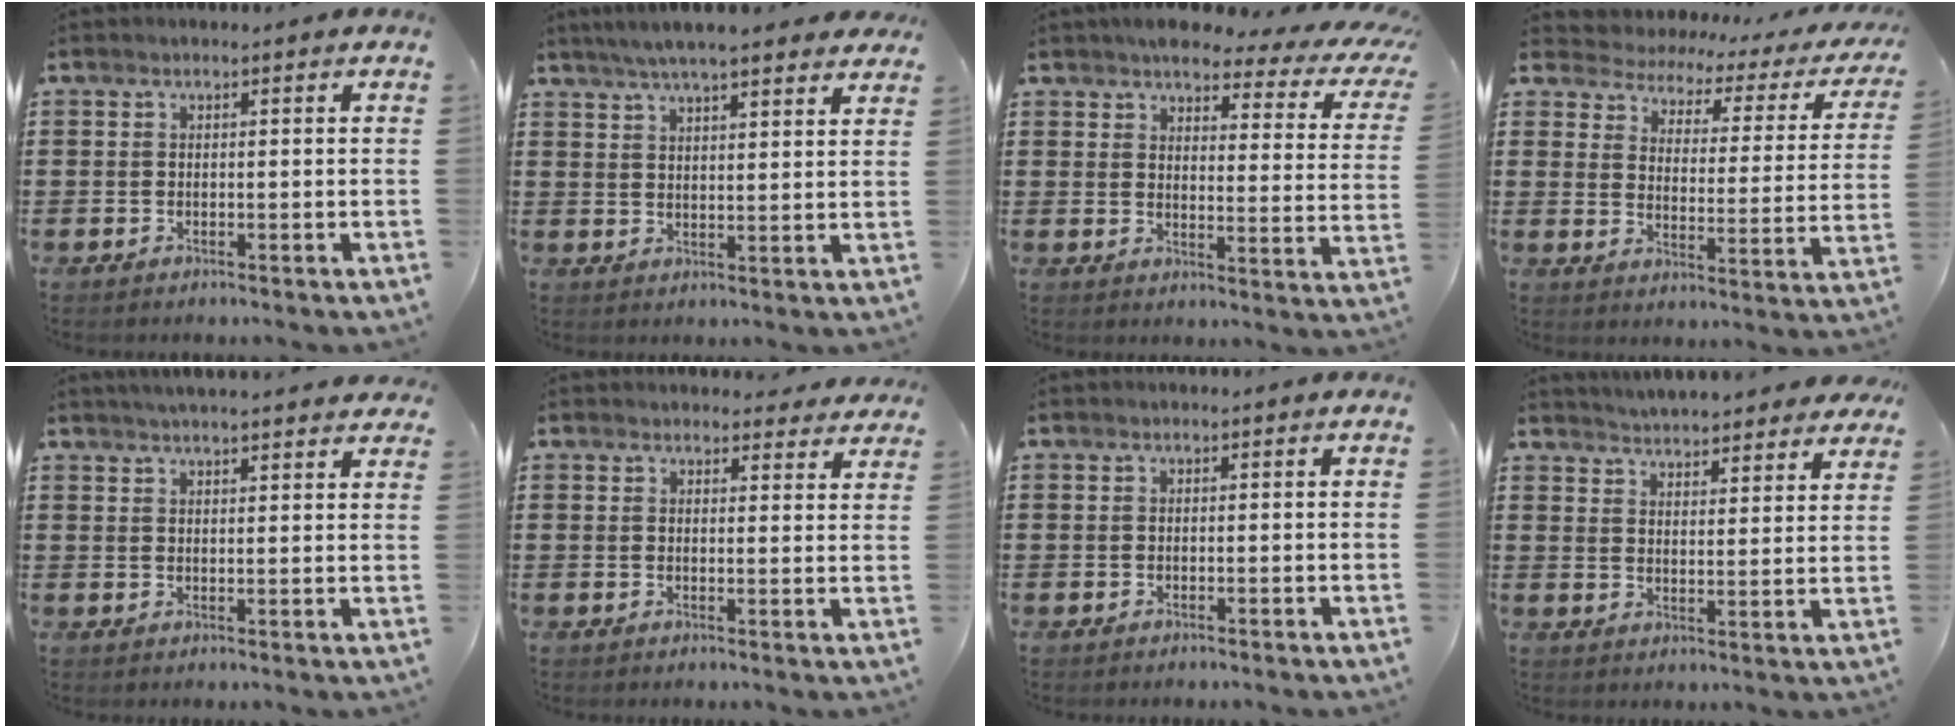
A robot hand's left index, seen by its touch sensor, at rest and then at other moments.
{"total": 5.3, "force": [4.7, 0.4, 2.3], "torque": [-0.058, -0.011, 0.083]}
{"total": 5.2, "force": [4.3, 1.6, 2.5], "torque": [-0.055, -0.026, 0.068]}
{"total": 2.1, "force": [1.9, 0.9, 0.3], "torque": [-0.028, -0.023, 0.021]}
{"total": 2.9, "force": [2.9, -0.2, 0.6], "torque": [-0.020, -0.007, 0.052]}
{"total": 3.0, "force": [2.9, 0.7, 0.5], "torque": [-0.001, -0.013, 0.051]}
{"total": 0.0}
{"total": 4.5, "force": [4.5, 0.2, -0.1], "torque": [-0.021, -0.025, 0.079]}